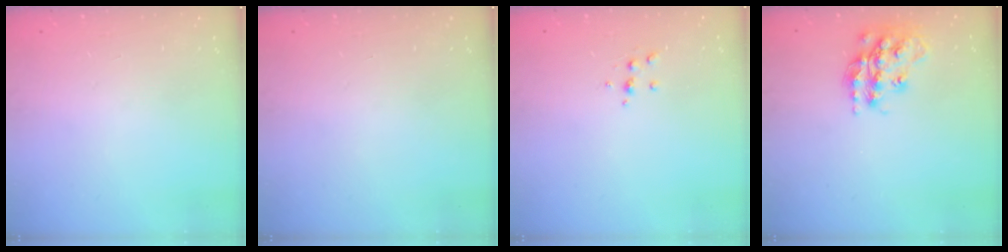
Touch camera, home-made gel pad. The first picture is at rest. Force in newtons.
{"total": 0.0}
{"total": 4.9, "press": 4.8, "slide": 1.1}
{"total": 17.3, "press": 17.3, "slide": 1.2}